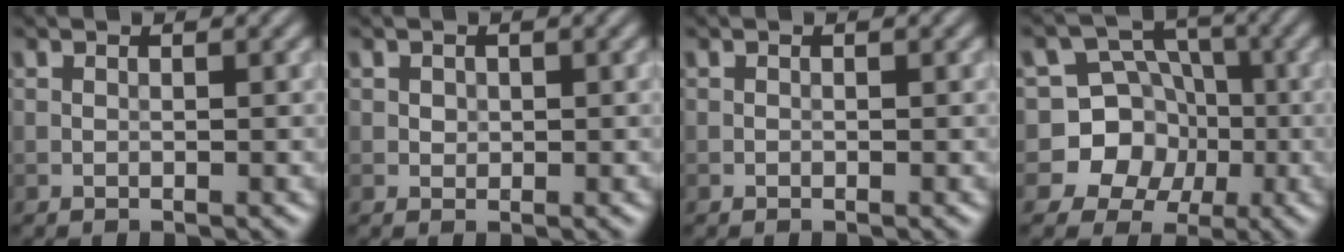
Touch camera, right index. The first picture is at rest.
{"total": 0.7, "force": [0.2, 0.6, 0.2], "torque": [-0.001, -0.003, 0.004]}
{"total": 0.0}
{"total": 8.5, "force": [-1.8, 8.1, 2.0], "torque": [-0.028, 0.023, -0.057]}